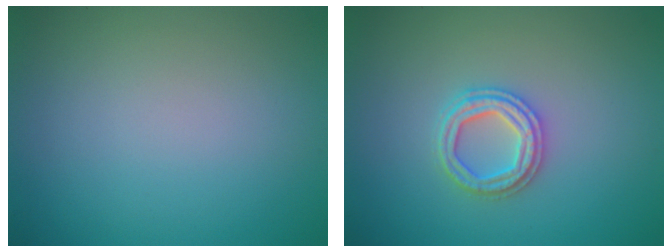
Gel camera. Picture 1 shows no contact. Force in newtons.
{"total": 2.7, "press": 2.6, "slide": 0.7}